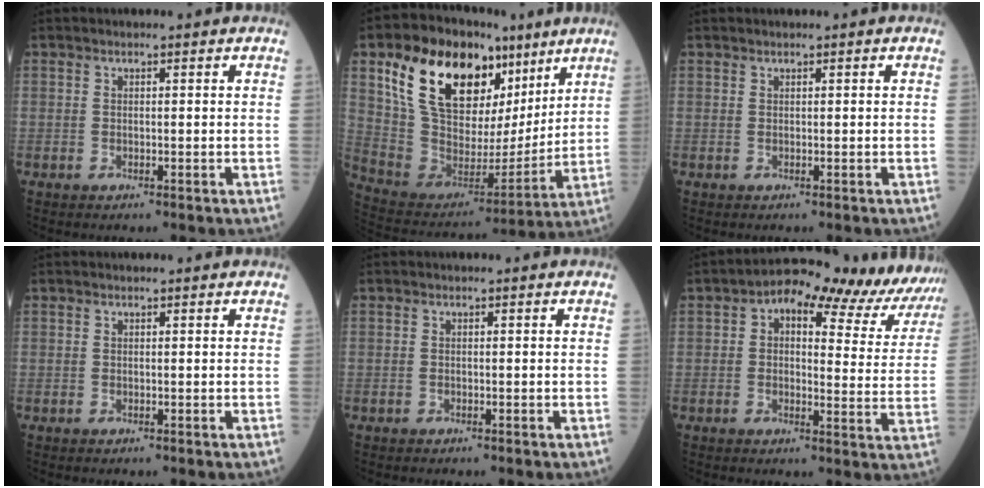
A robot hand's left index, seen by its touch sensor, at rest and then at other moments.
{"total": 21.9, "force": [11.9, 11.7, 14.2], "torque": [-0.239, 0.026, 0.218]}
{"total": 0.0}
{"total": 0.0}
{"total": 0.0}
{"total": 15.6, "force": [12.5, 5.8, 7.2], "torque": [-0.068, 0.028, 0.133]}